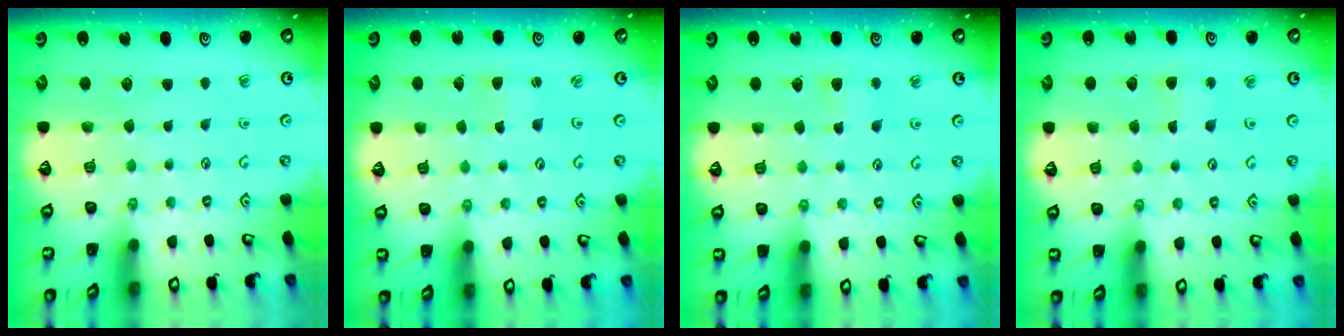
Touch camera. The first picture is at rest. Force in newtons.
{"total": 1.7, "press": 1.7, "slide": 0.3}
{"total": 3.3, "press": 3.2, "slide": 0.4}
{"total": 2.5, "press": 2.5, "slide": 0.3}